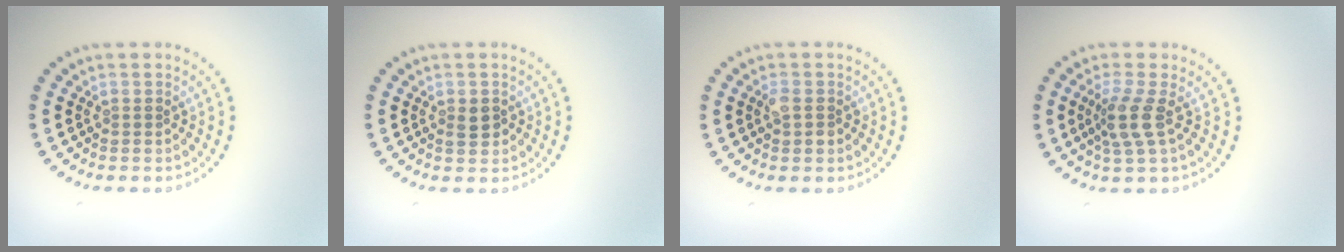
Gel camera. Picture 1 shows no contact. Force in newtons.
{"total": 1.5, "press": 1.5, "slide": 0.3}
{"total": 1.6, "press": 1.5, "slide": 0.3}
{"total": 2.7, "press": 2.1, "slide": 1.8}